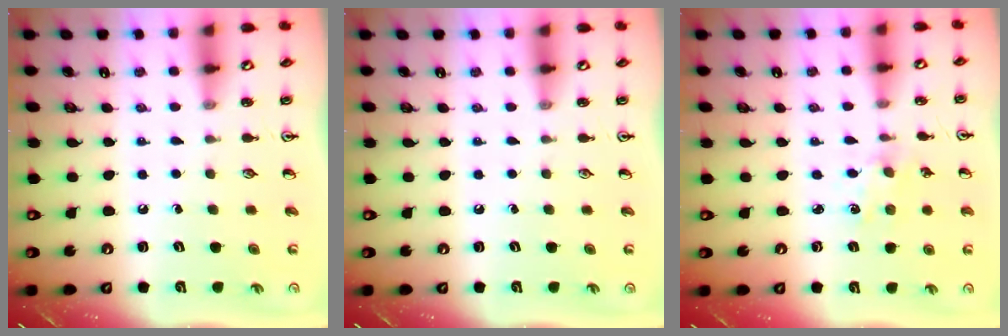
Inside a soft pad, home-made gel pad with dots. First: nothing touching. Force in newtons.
{"total": 0.0}
{"total": 1.7, "press": 1.6, "slide": 0.4}